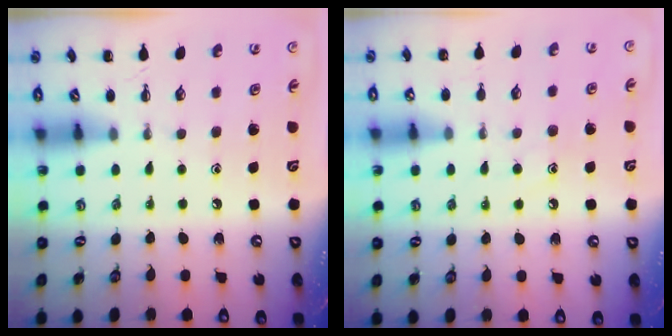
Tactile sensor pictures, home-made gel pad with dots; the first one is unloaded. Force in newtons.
{"total": 7.4, "press": 7.3, "slide": 1.3}